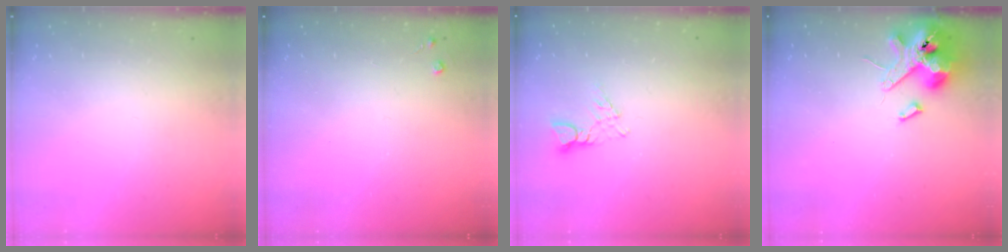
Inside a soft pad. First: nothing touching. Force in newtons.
{"total": 2.7, "press": 2.7, "slide": 0.4}
{"total": 3.2, "press": 3.2, "slide": 0.3}
{"total": 12.7, "press": 12.5, "slide": 2.1}